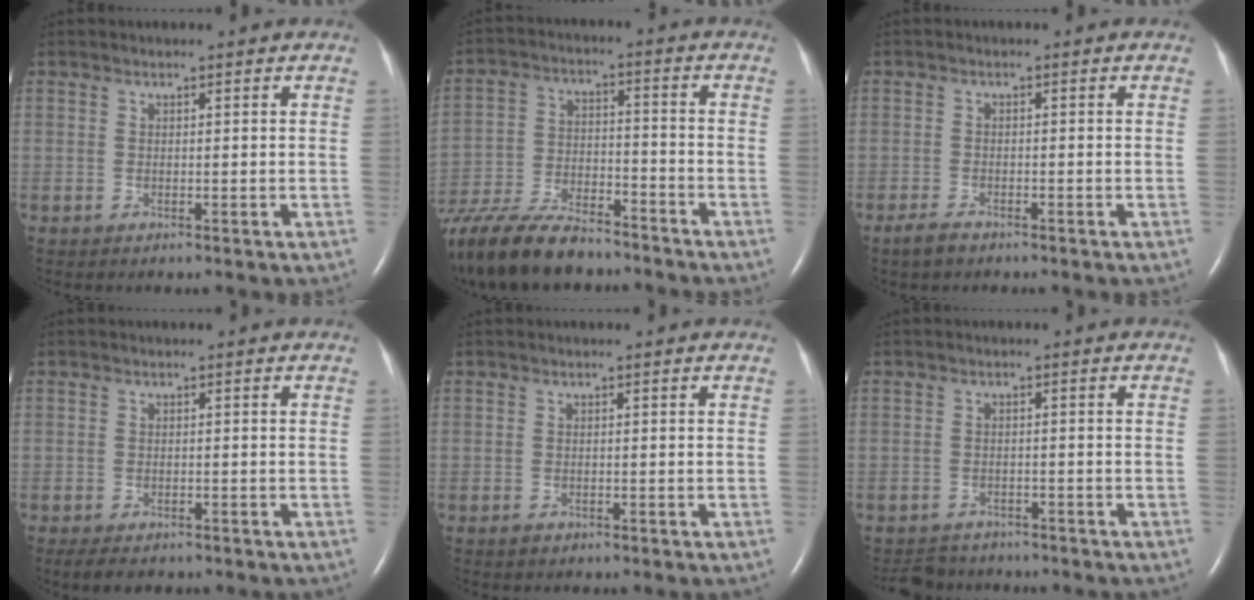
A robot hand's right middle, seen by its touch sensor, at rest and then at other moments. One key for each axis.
{"total": 18.6, "fx": -15.6, "fy": 4.6, "fz": 9.0, "tx": -0.207, "ty": -0.033, "tz": -0.272}
{"total": 2.1, "fx": -1.7, "fy": 0.7, "fz": 1.1, "tx": -0.034, "ty": -0.004, "tz": -0.028}
{"total": 3.7, "fx": -2.8, "fy": 1.4, "fz": 1.9, "tx": -0.032, "ty": -0.008, "tz": -0.036}
{"total": 0.7, "fx": -0.5, "fy": 0.4, "fz": 0.2, "tx": -0.008, "ty": 0.000, "tz": -0.006}
{"total": 4.4, "fx": -4.1, "fy": 1.7, "fz": -0.1, "tx": -0.003, "ty": -0.004, "tz": -0.064}